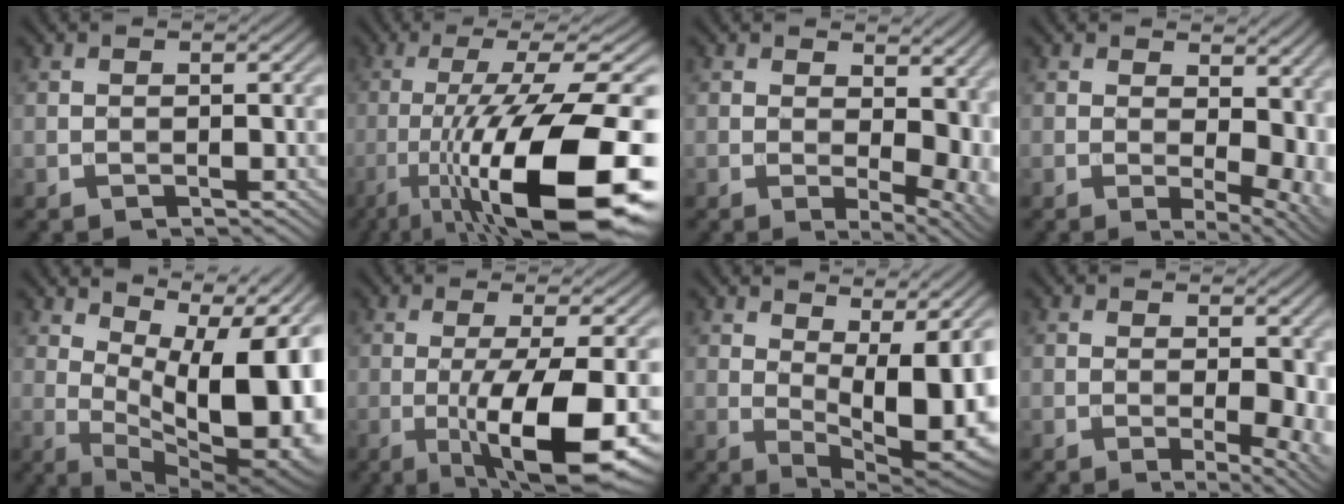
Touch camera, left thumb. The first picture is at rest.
{"total": 19.2, "force": [-7.6, 4.5, 17.0], "torque": [-0.260, 0.012, -0.133]}
{"total": 8.9, "force": [1.6, 4.7, 7.4], "torque": [-0.086, -0.003, 0.037]}
{"total": 9.1, "force": [1.3, 4.7, 7.7], "torque": [-0.083, -0.001, 0.035]}
{"total": 18.5, "force": [3.7, 8.2, 16.1], "torque": [-0.203, 0.022, 0.079]}
{"total": 11.5, "force": [-3.3, 2.5, 10.7], "torque": [-0.162, -0.003, -0.049]}
{"total": 10.4, "force": [1.8, 4.1, 9.4], "torque": [-0.135, 0.002, 0.034]}
{"total": 5.6, "force": [-0.4, 2.0, 5.2], "torque": [-0.071, -0.007, -0.004]}